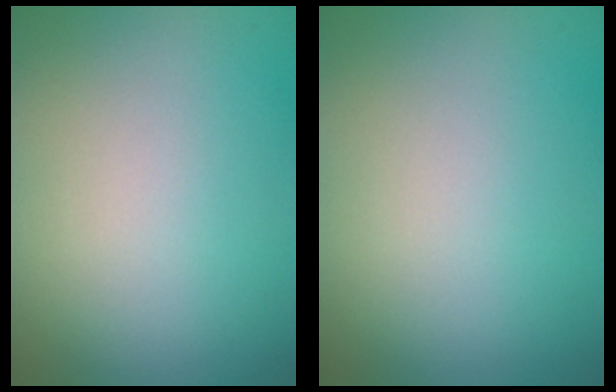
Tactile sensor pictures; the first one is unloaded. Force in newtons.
{"total": 0.0}